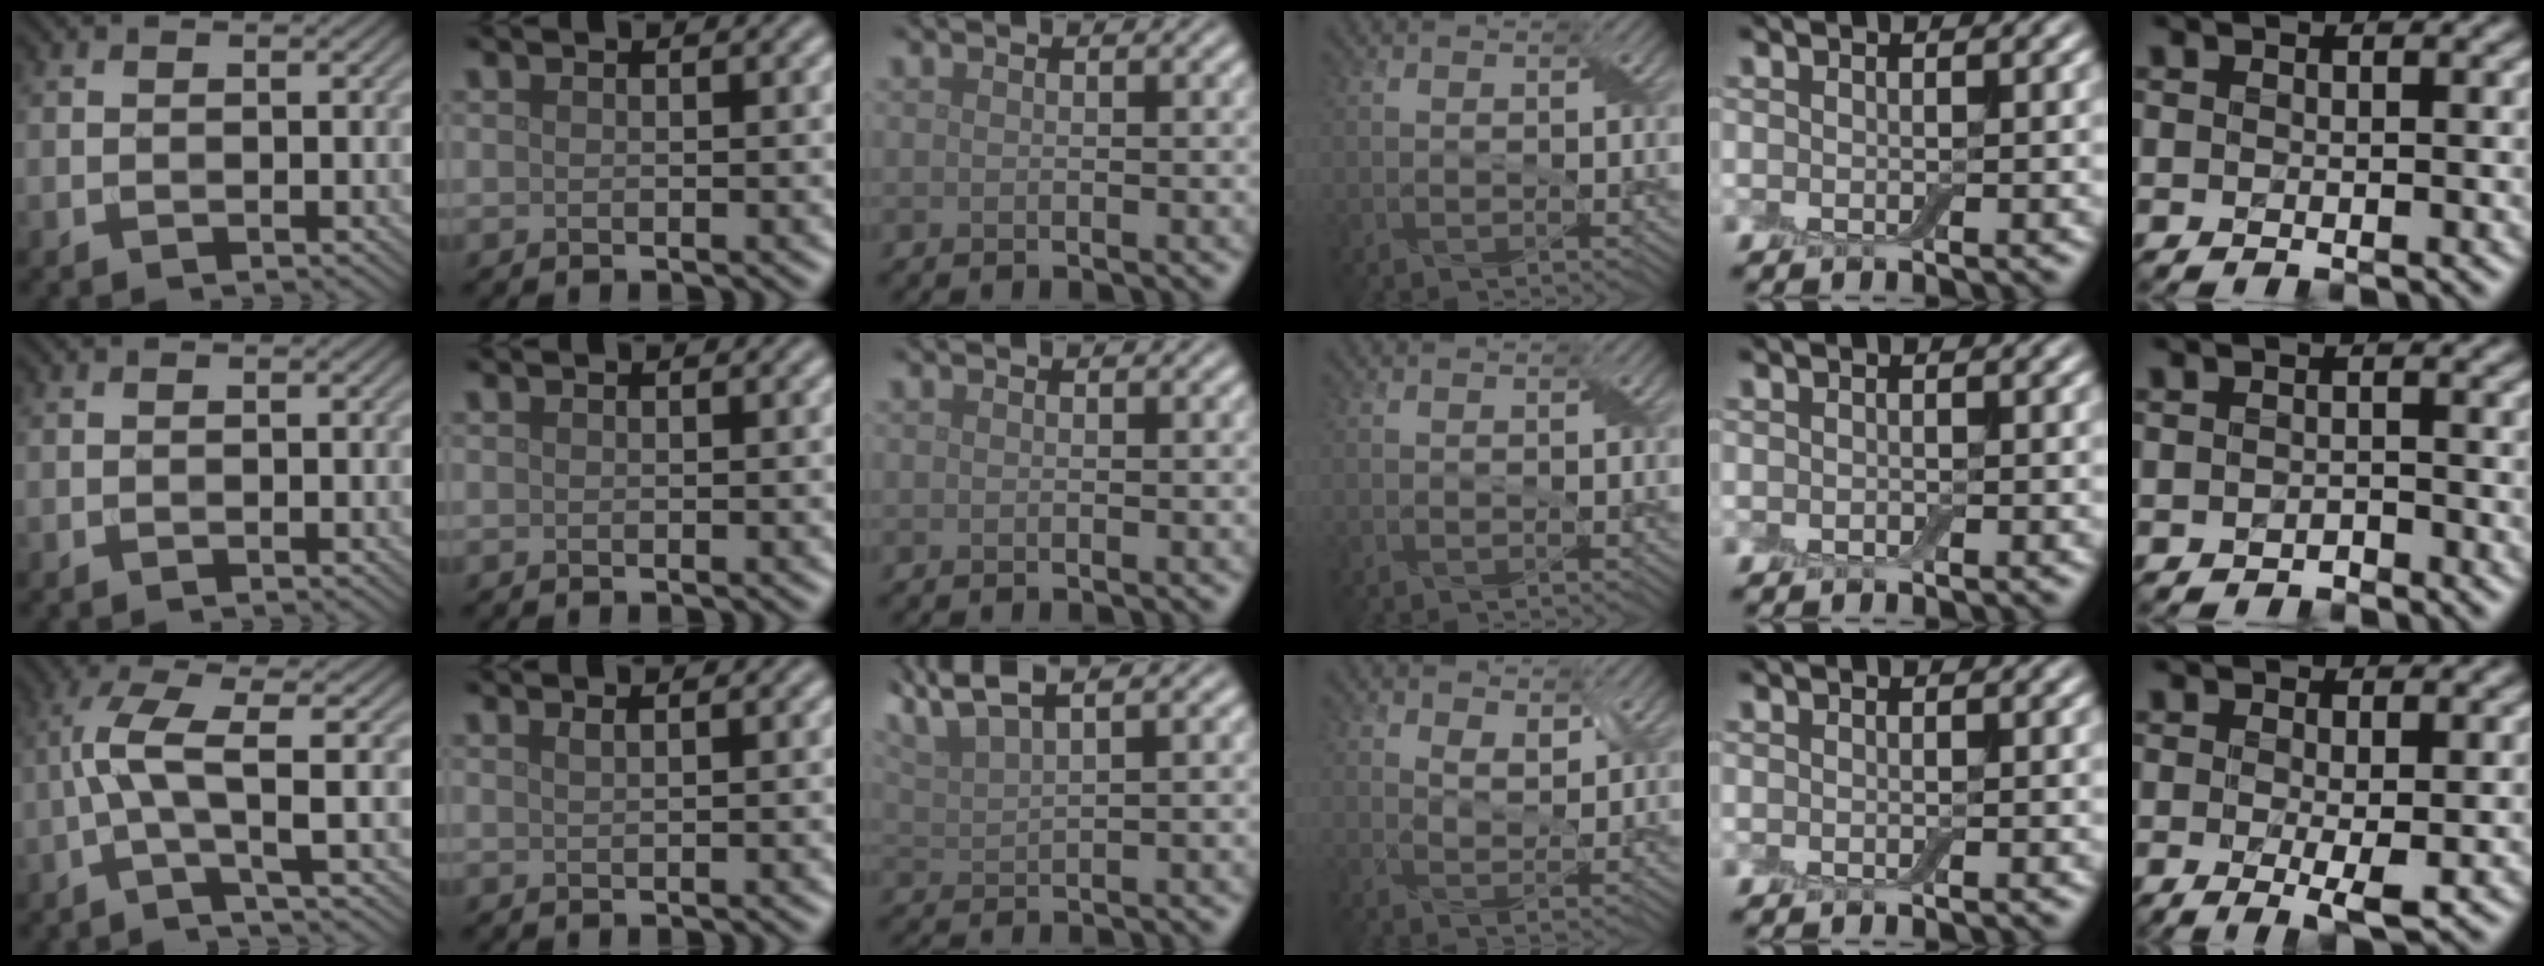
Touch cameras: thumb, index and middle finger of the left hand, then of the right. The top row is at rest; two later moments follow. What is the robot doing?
{"motion": "peel", "object": "aluminum foil"}